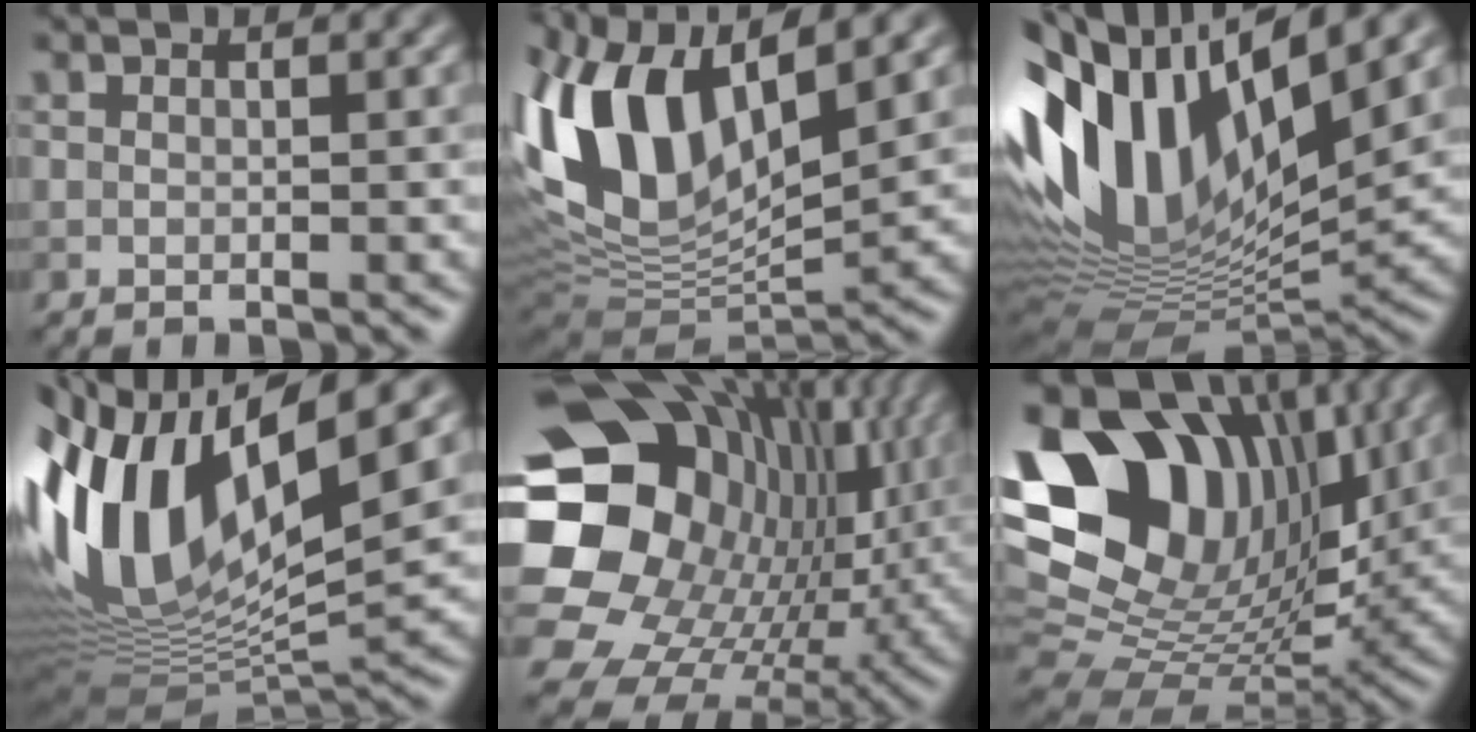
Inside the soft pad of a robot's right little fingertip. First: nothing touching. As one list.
[{"total": 12.7, "force": [4.5, 6.4, 10.0], "torque": [-0.205, 0.013, 0.080]}, {"total": 15.1, "force": [4.4, 6.6, 12.8], "torque": [-0.266, 0.011, 0.081]}, {"total": 15.9, "force": [3.3, 6.6, 14.1], "torque": [-0.301, 0.002, 0.059]}, {"total": 21.6, "force": [2.3, 18.3, 11.3], "torque": [-0.237, -0.035, 0.041]}, {"total": 17.3, "force": [5.6, 11.8, 11.4], "torque": [-0.223, 0.019, 0.103]}]